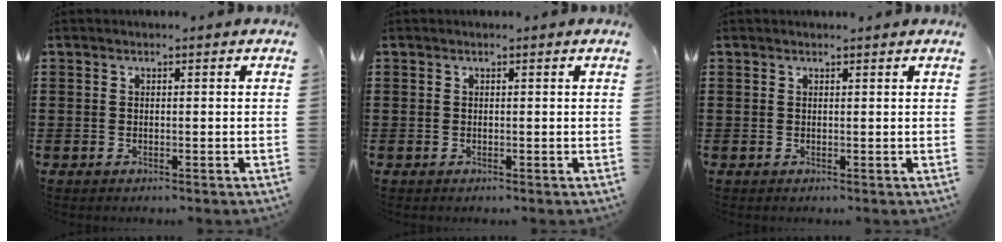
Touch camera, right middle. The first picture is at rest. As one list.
[{"total": 0.0}, {"total": 0.0}]